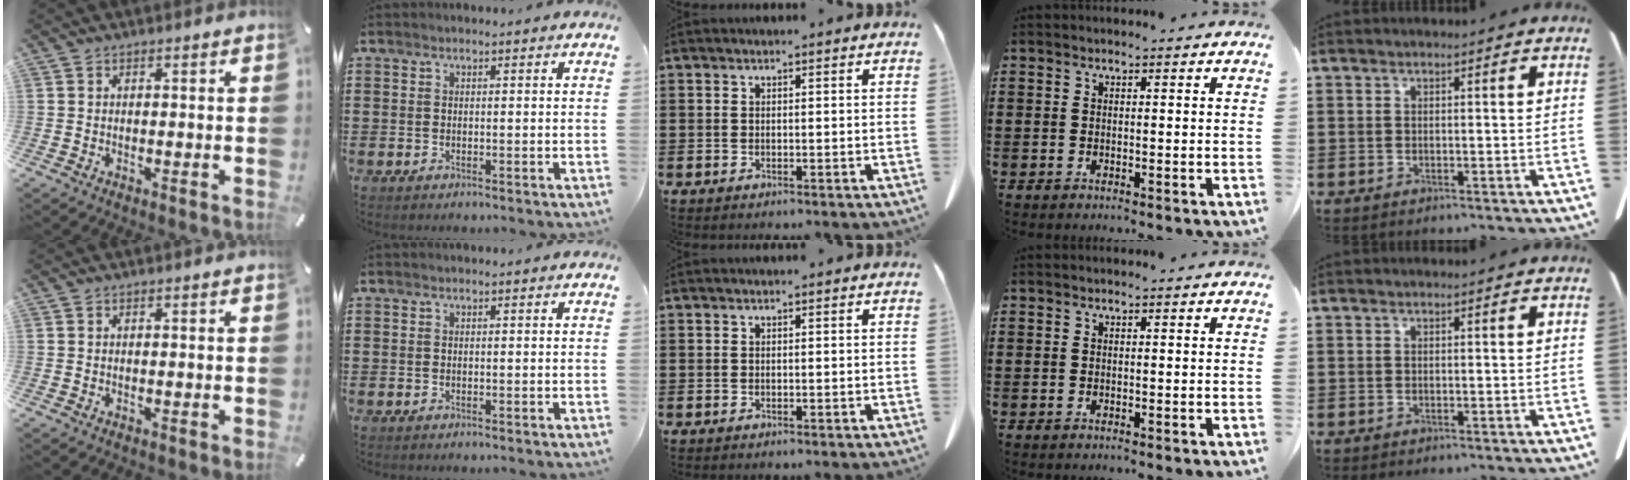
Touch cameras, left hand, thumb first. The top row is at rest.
{}